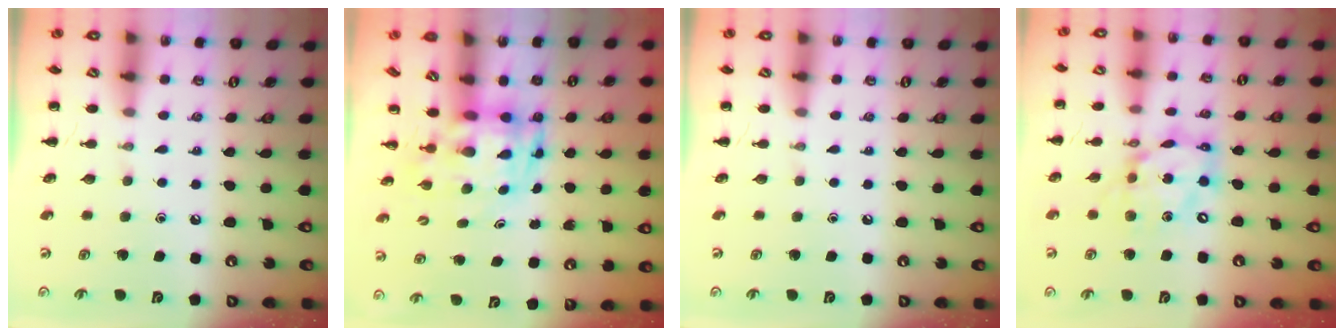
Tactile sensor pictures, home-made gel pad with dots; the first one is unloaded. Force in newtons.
{"total": 4.0, "press": 3.9, "slide": 0.7}
{"total": 0.0}
{"total": 13.4, "press": 13.0, "slide": 3.6}